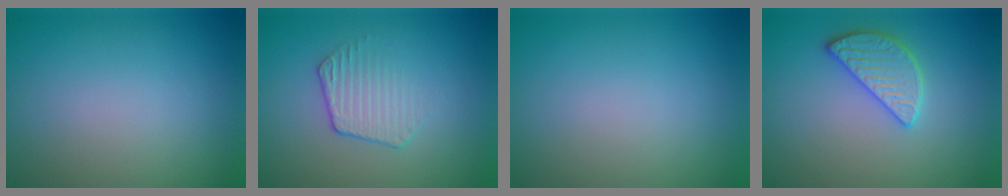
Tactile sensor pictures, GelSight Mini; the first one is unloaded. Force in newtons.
{"total": 2.1, "press": 1.5, "slide": 1.4}
{"total": 0.0}
{"total": 2.8, "press": 2.8, "slide": 0.6}